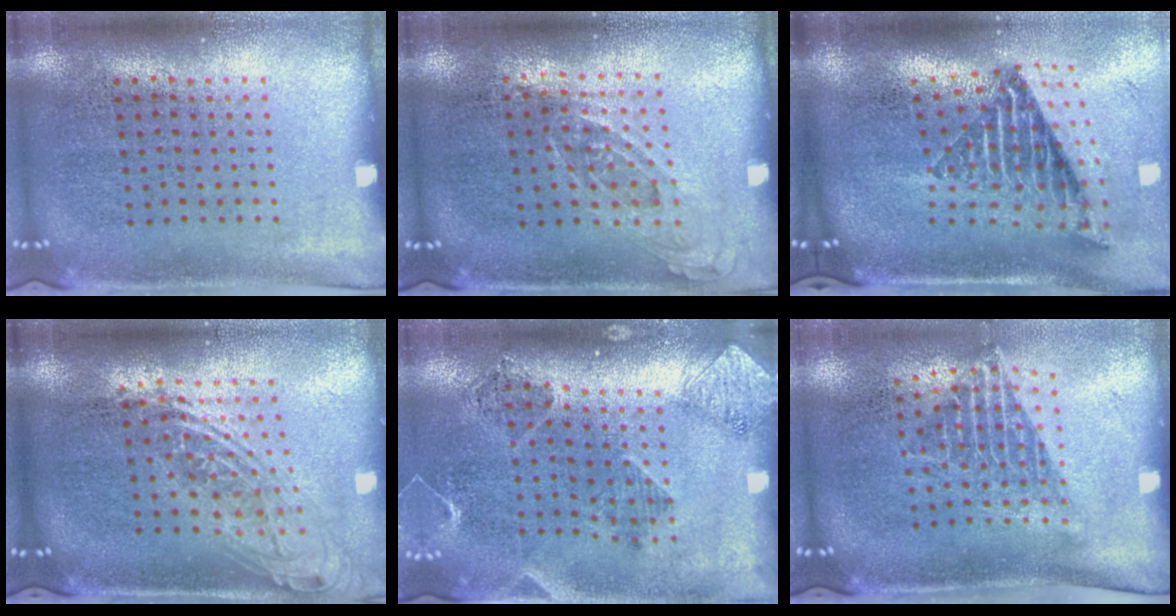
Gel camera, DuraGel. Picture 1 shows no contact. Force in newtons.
{"total": 0.8, "press": 0.7, "slide": 0.3}
{"total": 2.7, "press": 1.7, "slide": 2.1}
{"total": 1.9, "press": 1.5, "slide": 1.2}
{"total": 1.5, "press": 1.4, "slide": 0.5}
{"total": 1.4, "press": 1.1, "slide": 0.9}